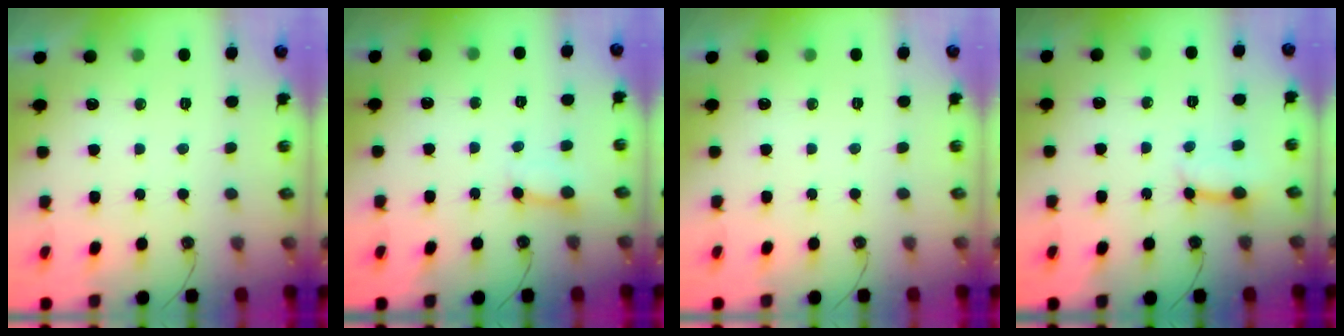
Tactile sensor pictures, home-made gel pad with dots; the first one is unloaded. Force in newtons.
{"total": 4.3, "press": 4.3, "slide": 0.5}
{"total": 0.0}
{"total": 7.2, "press": 7.1, "slide": 0.9}